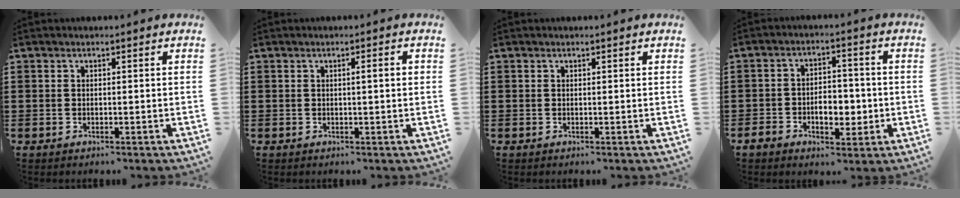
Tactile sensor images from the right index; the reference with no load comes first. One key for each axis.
{"total": 1.6, "fx": 0.1, "fy": 0.1, "fz": 1.6, "tx": -0.029, "ty": 0.001, "tz": 0.000}
{"total": 0.0}
{"total": 6.2, "fx": -1.7, "fy": 3.9, "fz": 4.5, "tx": -0.077, "ty": 0.007, "tz": -0.034}